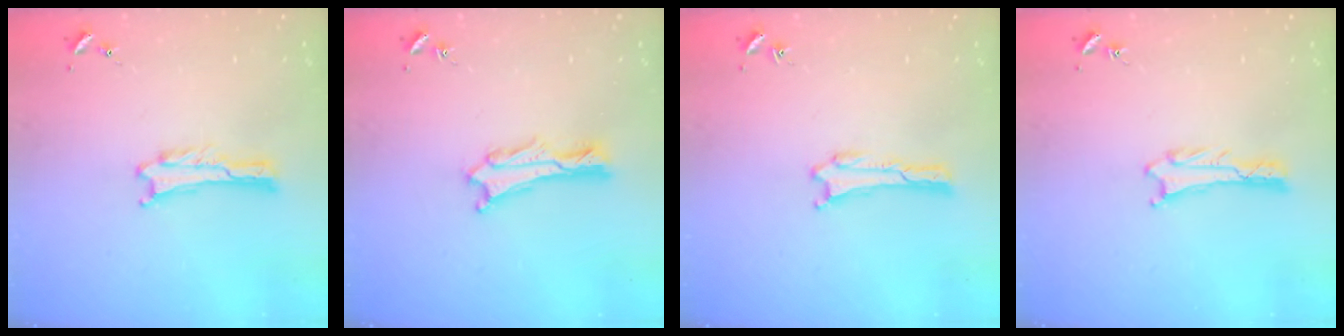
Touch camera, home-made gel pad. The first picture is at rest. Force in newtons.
{"total": 1.1, "press": 1.1, "slide": 0.2}
{"total": 0.0}
{"total": 0.6, "press": 0.6, "slide": 0.1}